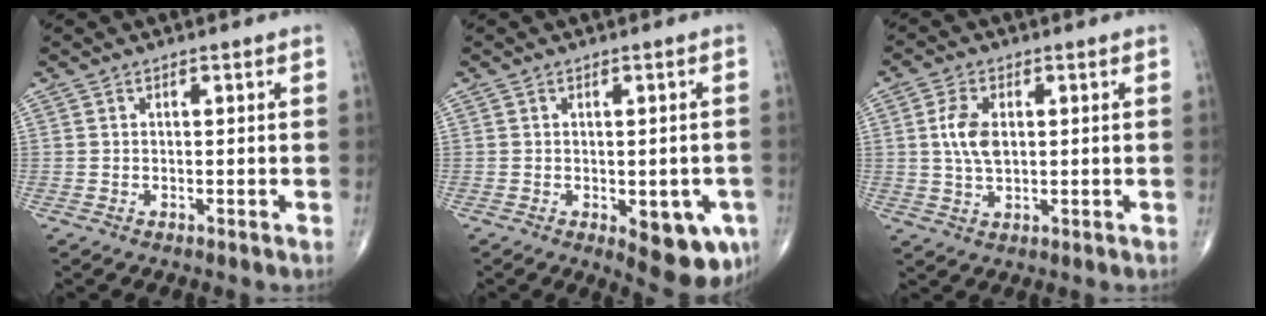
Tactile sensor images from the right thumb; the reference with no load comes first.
{"total": 9.8, "force": [-3.3, 4.3, 8.1], "torque": [-0.073, -0.001, -0.032]}
{"total": 6.0, "force": [1.0, 3.4, 4.9], "torque": [-0.097, -0.003, 0.018]}